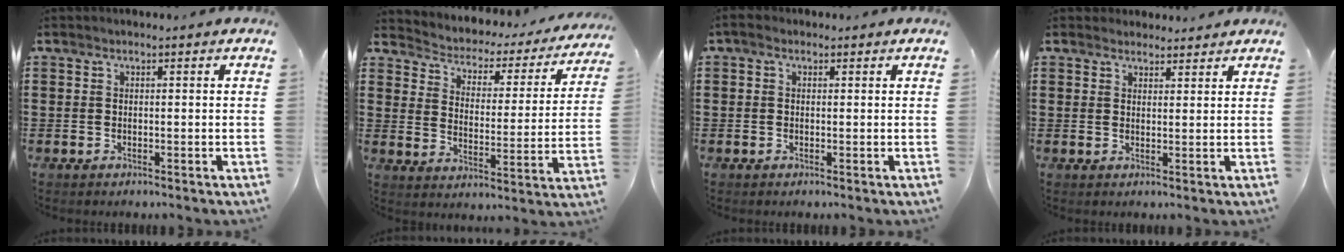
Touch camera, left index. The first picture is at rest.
{"total": 2.1, "force": [1.9, 0.9, 0.2], "torque": [-0.022, -0.023, 0.019]}
{"total": 0.9, "force": [-0.2, 0.6, 0.5], "torque": [-0.011, 0.004, -0.003]}
{"total": 2.3, "force": [2.2, 0.7, 0.0], "torque": [-0.006, 0.001, 0.043]}